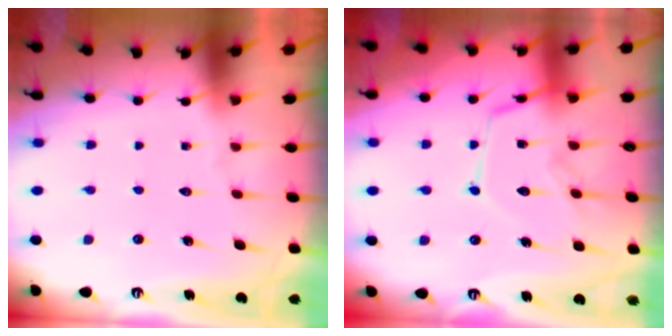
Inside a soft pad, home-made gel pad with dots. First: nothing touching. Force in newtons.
{"total": 13.6, "press": 13.6, "slide": 1.3}